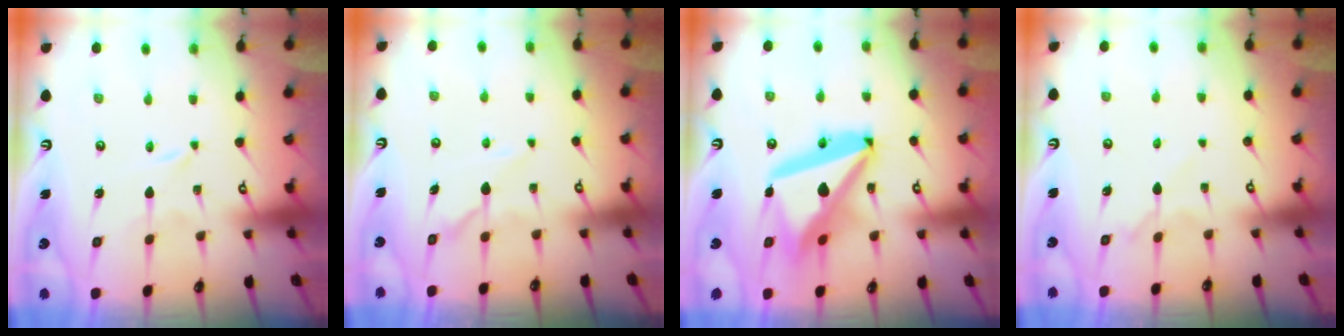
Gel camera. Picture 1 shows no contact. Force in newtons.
{"total": 6.1, "press": 6.1, "slide": 0.6}
{"total": 19.6, "press": 19.5, "slide": 2.3}
{"total": 5.3, "press": 5.3, "slide": 0.5}